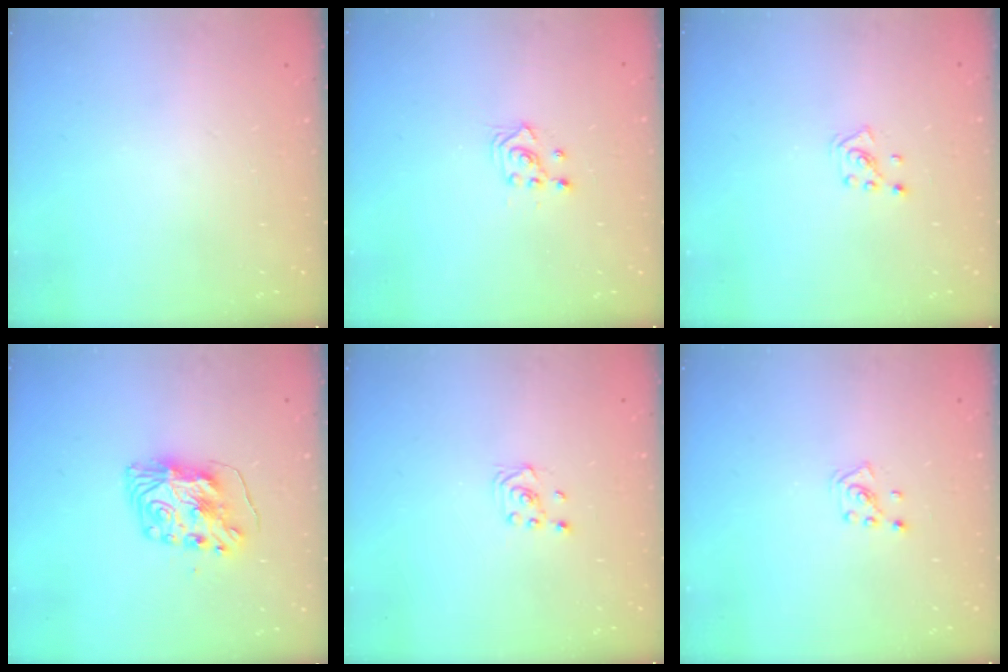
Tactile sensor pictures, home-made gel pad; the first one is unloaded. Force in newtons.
{"total": 2.7, "press": 2.7, "slide": 0.2}
{"total": 2.7, "press": 2.7, "slide": 0.5}
{"total": 8.1, "press": 8.1, "slide": 0.8}
{"total": 2.0, "press": 1.8, "slide": 0.8}
{"total": 2.7, "press": 2.7, "slide": 0.5}